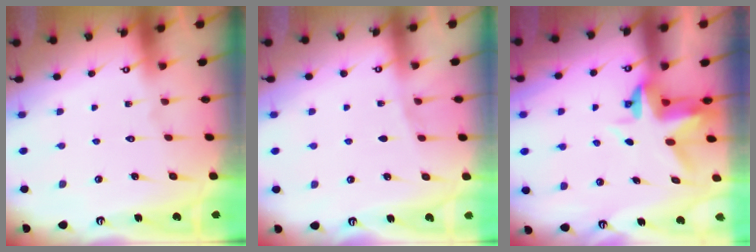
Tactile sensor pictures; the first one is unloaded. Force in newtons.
{"total": 2.1, "press": 1.9, "slide": 0.9}
{"total": 3.8, "press": 3.8, "slide": 0.4}